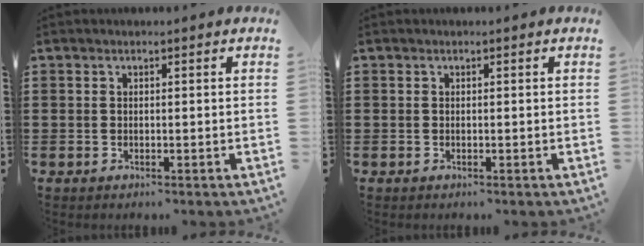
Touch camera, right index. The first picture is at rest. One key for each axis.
{"total": 0.0}